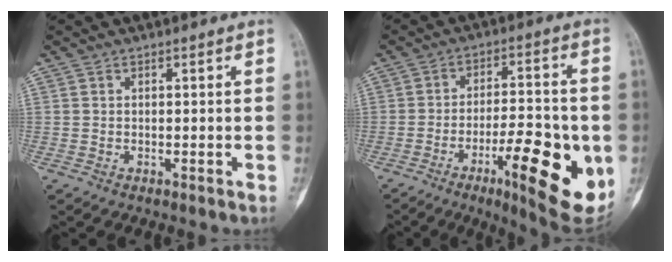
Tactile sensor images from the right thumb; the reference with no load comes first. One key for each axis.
{"total": 18.1, "fx": -5.7, "fy": 5.0, "fz": 16.5, "tx": -0.213, "ty": 0.005, "tz": -0.077}